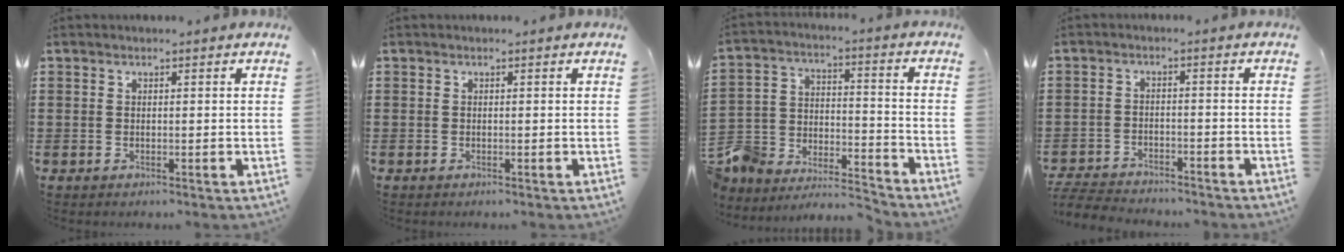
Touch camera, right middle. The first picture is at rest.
{"total": 0.0}
{"total": 6.8, "force": [-6.1, 3.1, 0.7], "torque": [-0.036, 0.009, -0.128]}
{"total": 4.7, "force": [-4.6, 0.6, 0.6], "torque": [-0.023, 0.000, -0.096]}